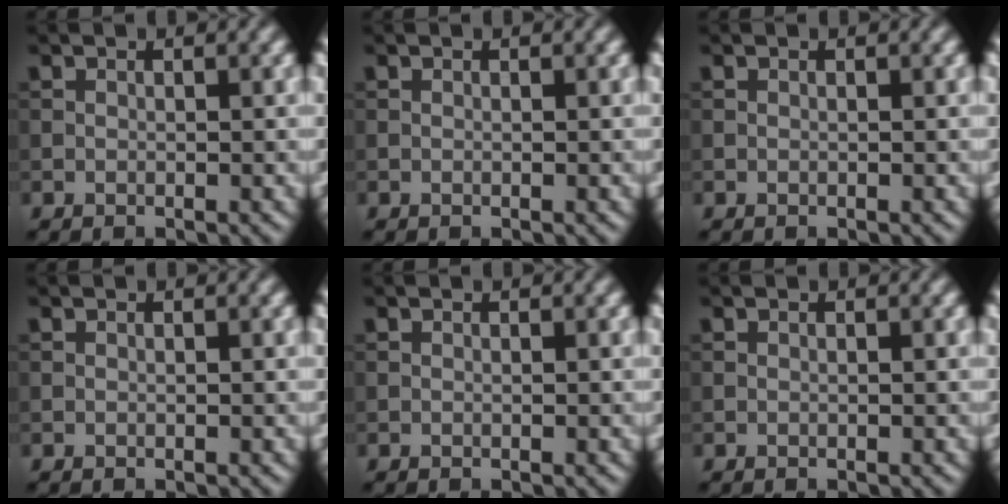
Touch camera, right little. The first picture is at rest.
{"total": 0.0}
{"total": 0.0}
{"total": 0.0}
{"total": 0.0}
{"total": 0.0}